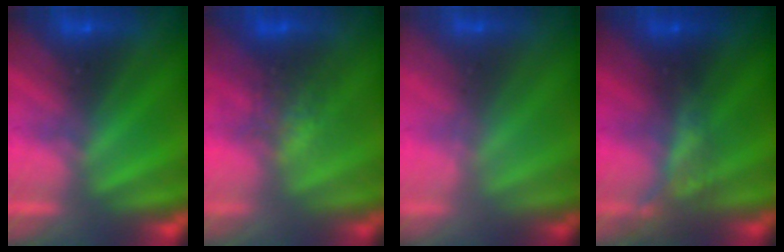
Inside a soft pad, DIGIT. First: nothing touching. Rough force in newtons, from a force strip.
{"total": 2.6}
{"total": 1.5}
{"total": 2.1}